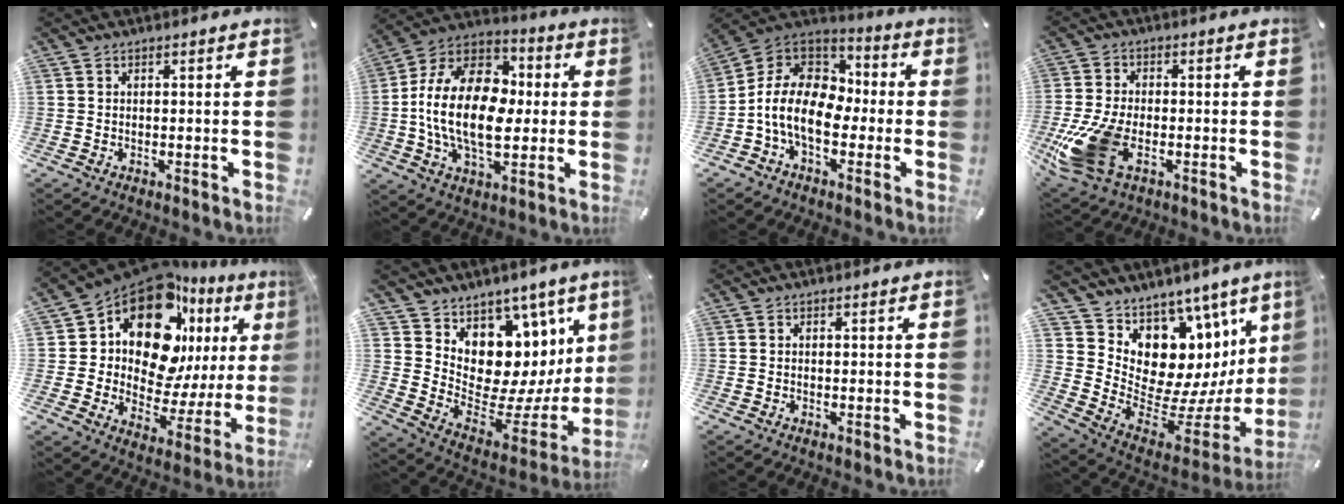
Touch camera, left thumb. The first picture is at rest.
{"total": 21.2, "force": [-1.7, 13.7, 16.1], "torque": [-0.331, 0.012, -0.030]}
{"total": 13.0, "force": [-4.0, 8.9, 8.6], "torque": [-0.196, 0.015, -0.078]}
{"total": 15.1, "force": [-4.8, 8.8, 11.2], "torque": [-0.241, 0.004, -0.079]}
{"total": 19.9, "force": [10.7, 11.5, 12.2], "torque": [-0.209, -0.092, 0.180]}
{"total": 11.3, "force": [5.4, 9.0, 4.2], "torque": [-0.039, -0.108, 0.104]}
{"total": 0.0}
{"total": 11.9, "force": [4.9, 9.7, 4.7], "torque": [-0.050, -0.102, 0.106]}